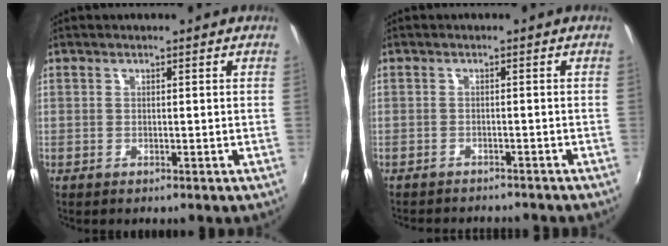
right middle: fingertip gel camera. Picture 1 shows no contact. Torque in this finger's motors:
{"motor_torque": [0.58, -1.55, 0.13, 0.05]}